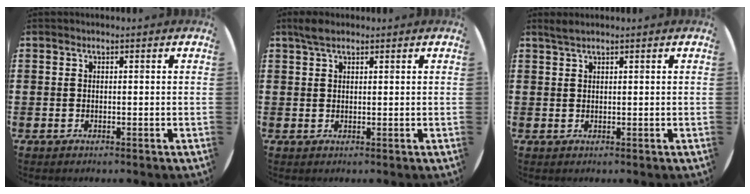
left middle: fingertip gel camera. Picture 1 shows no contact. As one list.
[{"total": 2.2, "force": [1.6, 0.7, 1.2], "torque": [-0.027, 0.006, 0.030]}, {"total": 1.2, "force": [1.0, 0.0, 0.6], "torque": [-0.012, 0.002, 0.019]}]